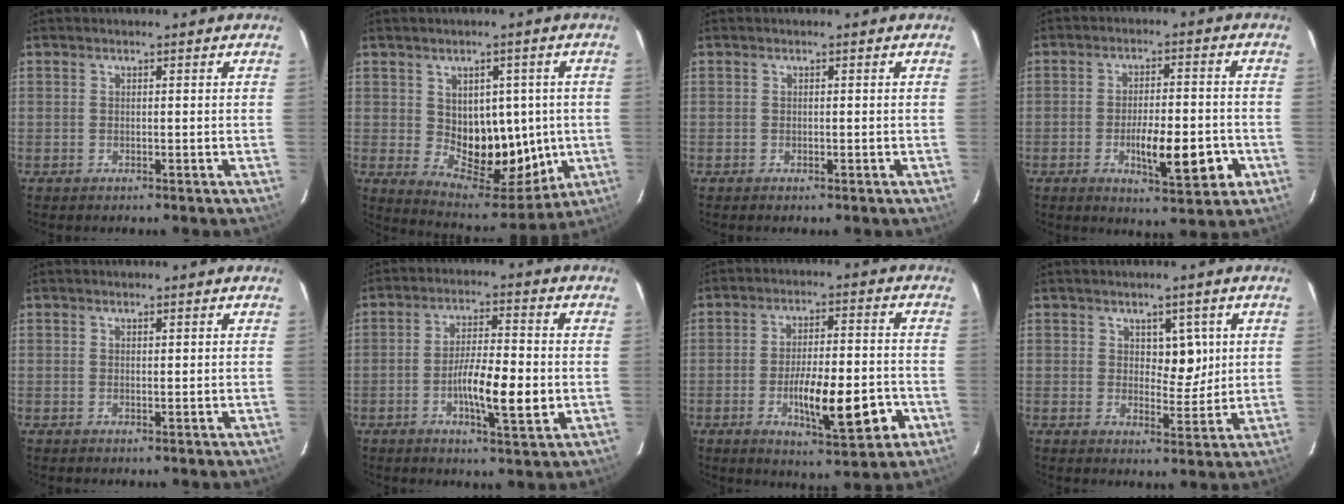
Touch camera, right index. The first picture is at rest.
{"total": 13.6, "force": [-0.1, 7.9, 11.0], "torque": [-0.161, 0.005, 0.026]}
{"total": 0.5, "force": [-0.2, 0.3, 0.4], "torque": [-0.013, -0.001, -0.003]}
{"total": 10.7, "force": [-3.5, 2.9, 9.7], "torque": [-0.149, 0.001, -0.049]}
{"total": 0.7, "force": [0.2, 0.4, 0.6], "torque": [-0.014, -0.001, 0.004]}
{"total": 9.8, "force": [-2.1, 2.0, 9.4], "torque": [-0.165, 0.003, -0.035]}
{"total": 13.4, "force": [-4.4, 3.4, 12.1], "torque": [-0.191, 0.001, -0.064]}
{"total": 5.5, "force": [1.6, 3.1, 4.2], "torque": [-0.056, 0.006, 0.030]}